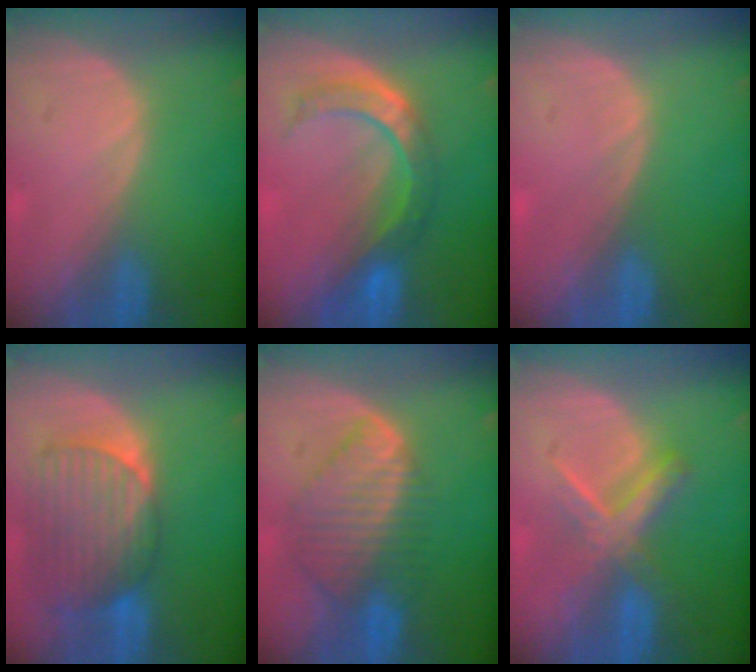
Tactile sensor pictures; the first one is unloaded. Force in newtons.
{"total": 7.1, "press": 6.8, "slide": 2.0}
{"total": 0.0}
{"total": 9.9, "press": 8.5, "slide": 5.0}
{"total": 8.3, "press": 7.5, "slide": 3.7}
{"total": 5.5, "press": 5.5, "slide": 1.0}